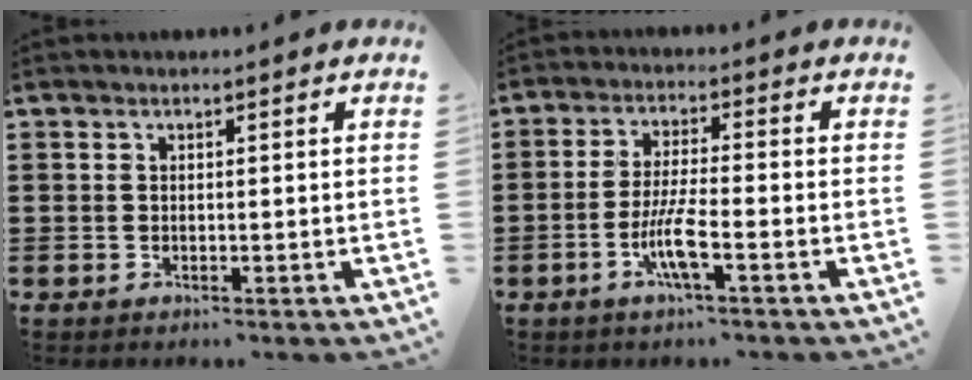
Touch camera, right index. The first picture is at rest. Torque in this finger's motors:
{"motor_torque": [1.82, 0.32, 0.57, 0.14]}